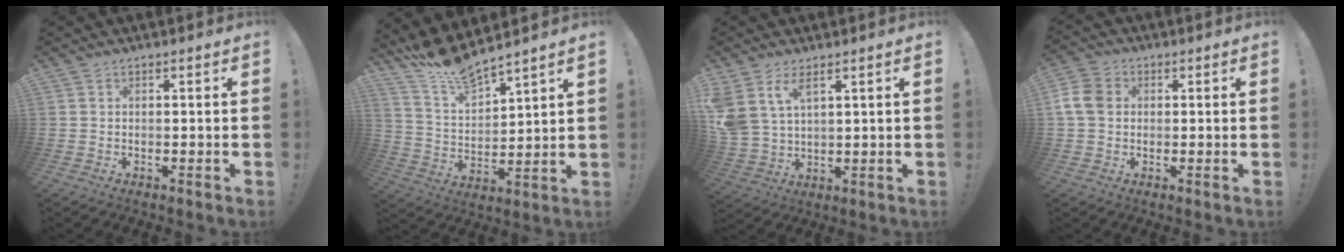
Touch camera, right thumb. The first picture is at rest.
{"total": 10.7, "force": [10.3, 1.1, 2.7], "torque": [-0.075, -0.084, 0.188]}
{"total": 7.8, "force": [4.8, 4.0, 4.7], "torque": [-0.102, -0.024, 0.093]}
{"total": 8.1, "force": [0.8, 6.4, 4.9], "torque": [-0.104, 0.012, 0.020]}